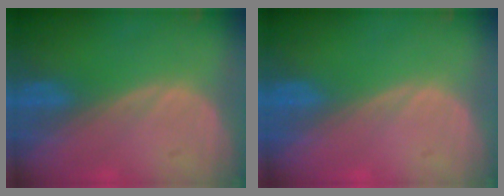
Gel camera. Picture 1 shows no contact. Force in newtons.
{"total": 0.0}